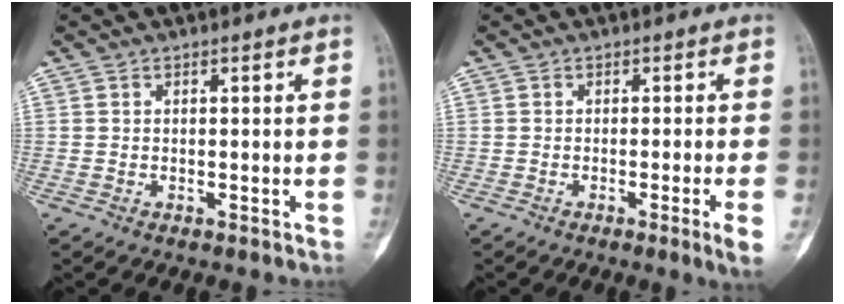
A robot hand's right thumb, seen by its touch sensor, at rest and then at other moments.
{"total": 3.7, "force": [-1.4, -0.6, 3.4], "torque": [-0.058, -0.008, -0.021]}